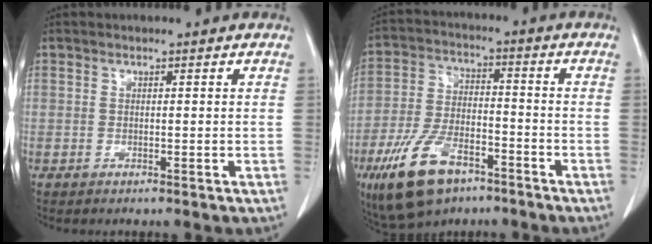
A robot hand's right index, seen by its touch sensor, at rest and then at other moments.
{"total": 12.8, "force": [-7.7, 5.7, 8.5], "torque": [-0.178, -0.004, -0.135]}